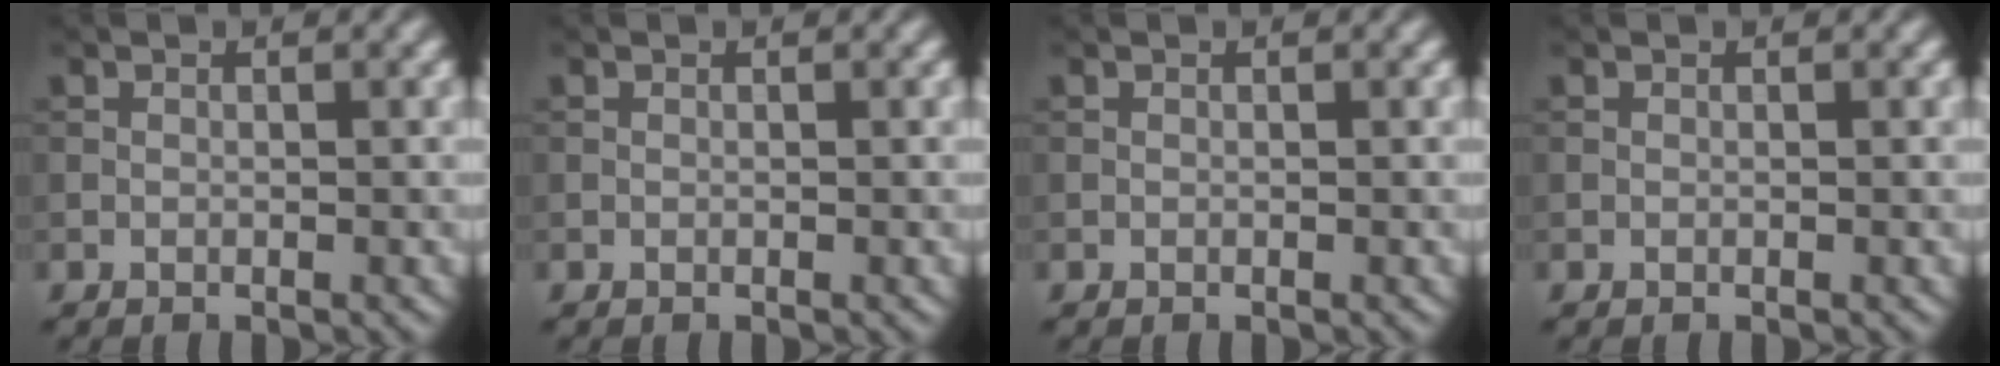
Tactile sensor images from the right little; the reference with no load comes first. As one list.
[{"total": 0.0}, {"total": 0.0}, {"total": 0.0}]